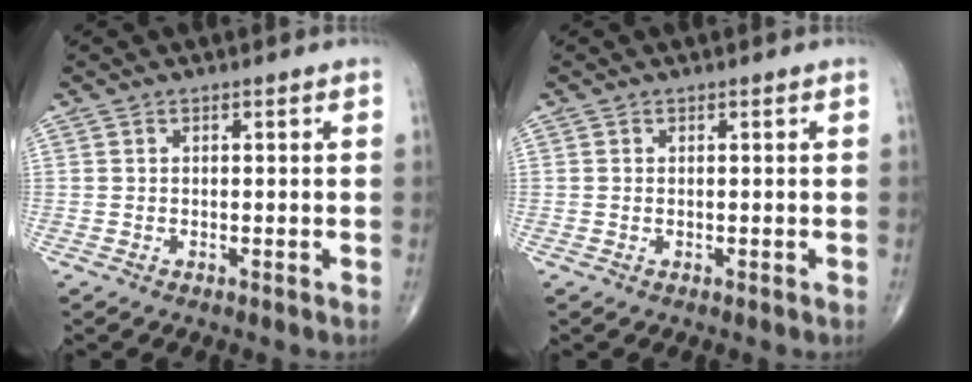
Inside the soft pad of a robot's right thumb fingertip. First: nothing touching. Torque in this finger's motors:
{"motor_torque": [-0.01, -0.11, -0.02, 0.16, 0.01]}